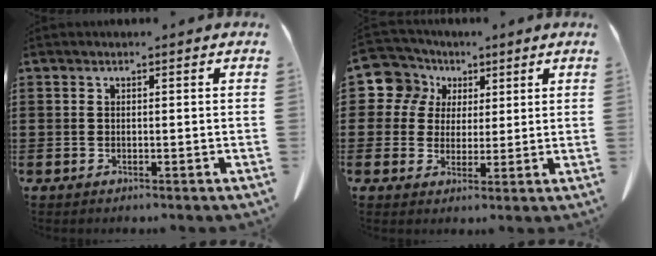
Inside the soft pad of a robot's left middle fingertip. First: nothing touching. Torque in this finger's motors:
{"motor_torque": [0.35, 0.07, 0.00, 0.00]}